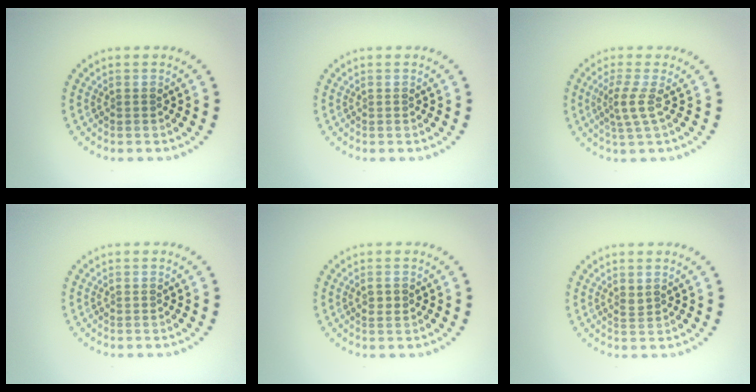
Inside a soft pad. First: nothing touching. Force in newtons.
{"total": 0.0}
{"total": 2.2, "press": 1.4, "slide": 1.7}
{"total": 0.0}
{"total": 1.1, "press": 1.1, "slide": 0.2}
{"total": 0.7, "press": 0.6, "slide": 0.3}